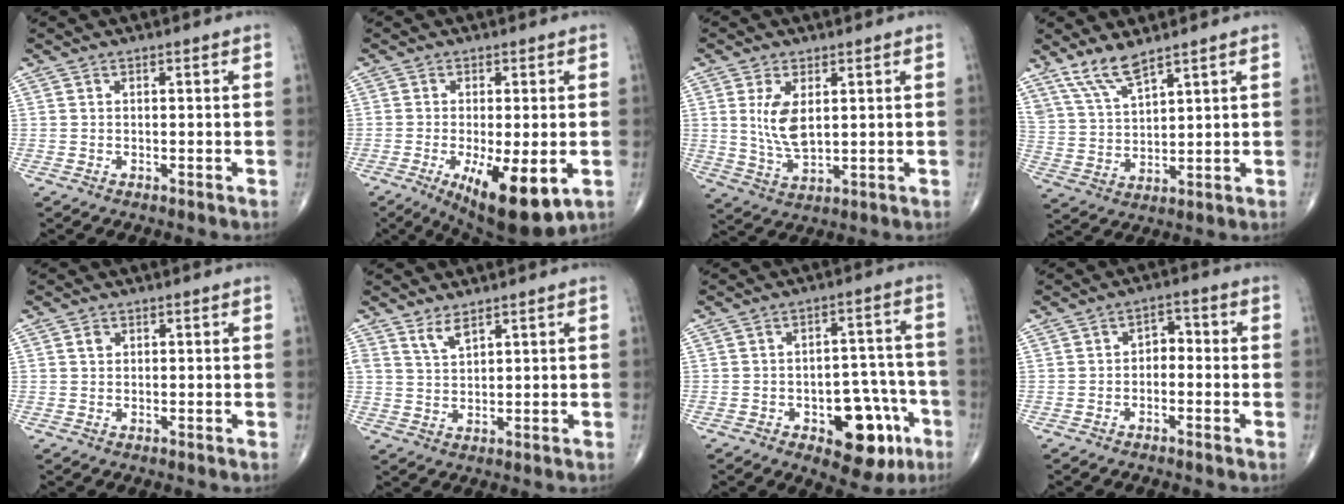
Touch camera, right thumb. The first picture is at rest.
{"total": 12.7, "force": [-4.2, 4.1, 11.2], "torque": [-0.171, -0.021, -0.054]}
{"total": 7.3, "force": [1.8, 3.6, 6.1], "torque": [-0.114, -0.016, 0.045]}
{"total": 7.5, "force": [5.9, 1.7, 4.2], "torque": [-0.086, -0.029, 0.130]}
{"total": 1.2, "force": [0.4, 1.0, 0.6], "torque": [-0.005, 0.001, 0.006]}
{"total": 3.2, "force": [2.4, 1.0, 1.8], "torque": [-0.031, -0.018, 0.052]}
{"total": 13.7, "force": [-5.9, 7.3, 9.9], "torque": [-0.080, 0.046, -0.071]}
{"total": 3.3, "force": [-0.7, 2.3, 2.3], "torque": [-0.019, 0.023, -0.022]}